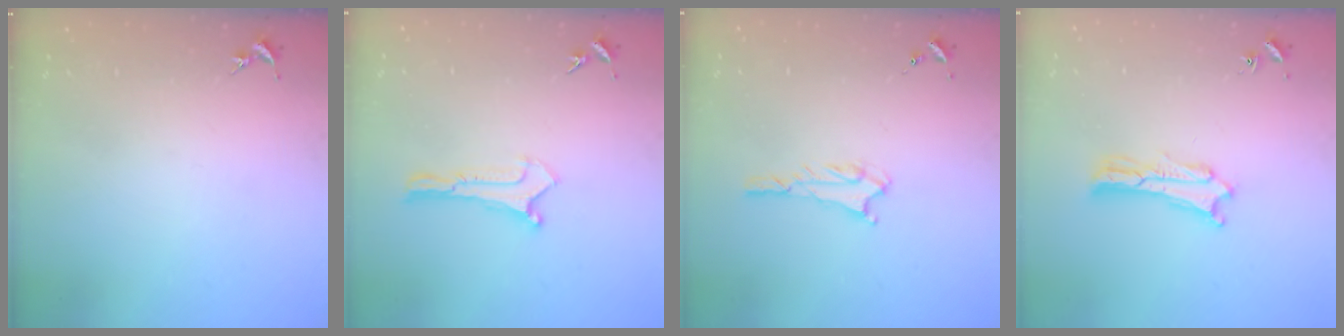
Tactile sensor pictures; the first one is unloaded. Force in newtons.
{"total": 0.0}
{"total": 1.8, "press": 1.8, "slide": 0.2}
{"total": 1.8, "press": 1.8, "slide": 0.3}